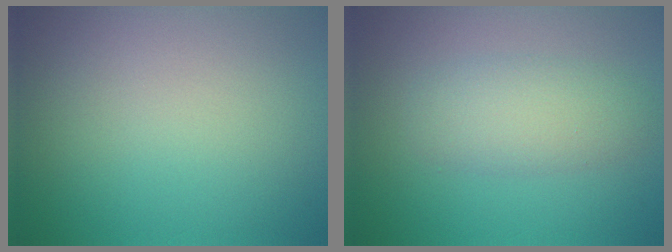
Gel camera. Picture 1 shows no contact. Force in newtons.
{"total": 3.5, "press": 3.5, "slide": 0.2}